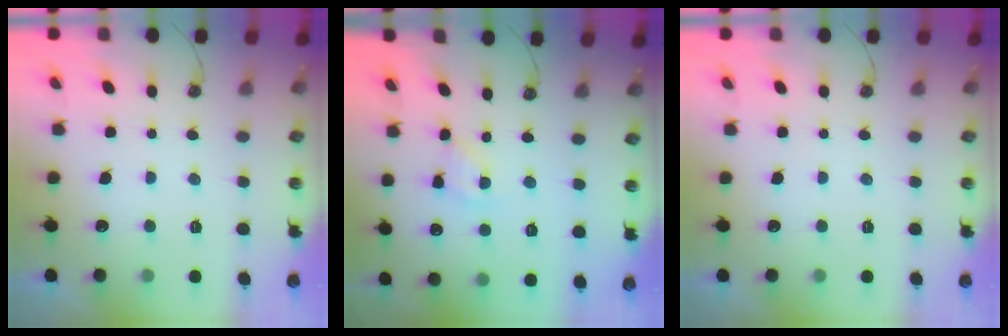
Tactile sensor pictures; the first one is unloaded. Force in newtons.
{"total": 3.4, "press": 3.4, "slide": 0.2}
{"total": 0.0}